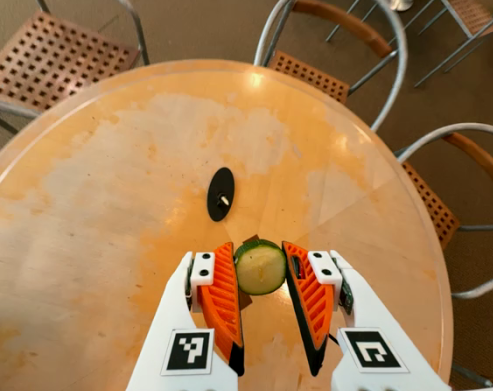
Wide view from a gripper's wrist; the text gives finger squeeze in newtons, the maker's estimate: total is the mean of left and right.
{"total": 9.3, "left": 9.2, "right": 9.5}